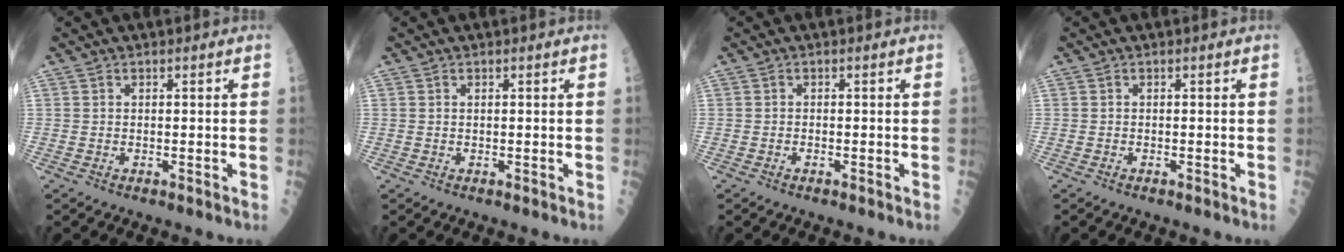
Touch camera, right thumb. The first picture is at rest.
{"total": 0.0}
{"total": 0.0}
{"total": 0.0}